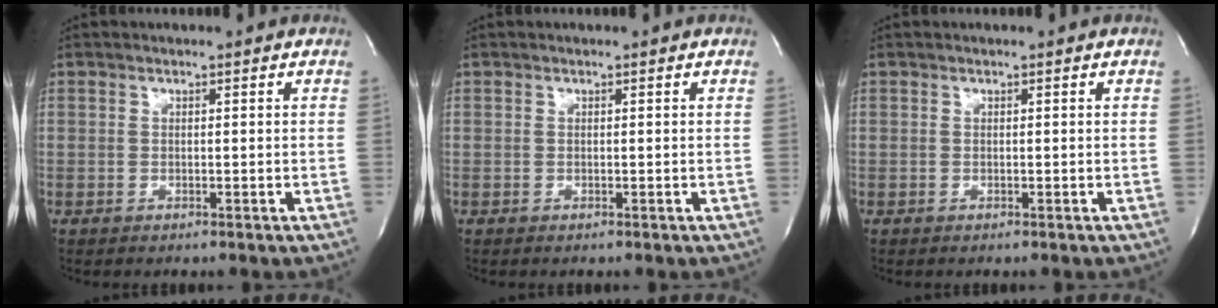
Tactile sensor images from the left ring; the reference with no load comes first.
{"total": 0.0}
{"total": 0.0}